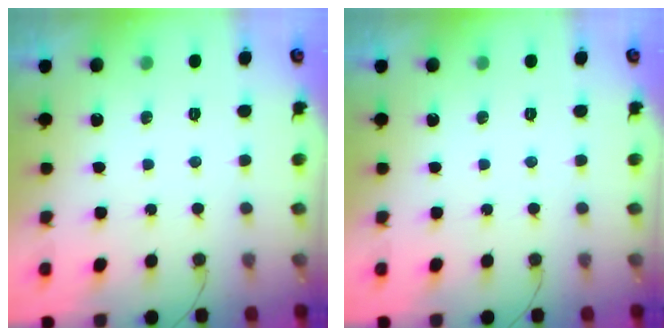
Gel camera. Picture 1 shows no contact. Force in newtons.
{"total": 0.0}